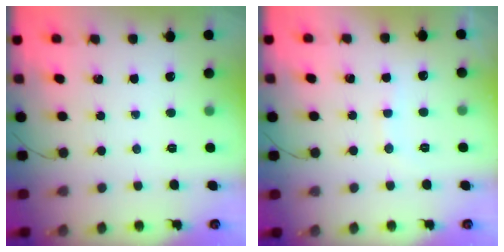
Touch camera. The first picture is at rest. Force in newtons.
{"total": 6.9, "press": 6.8, "slide": 1.3}